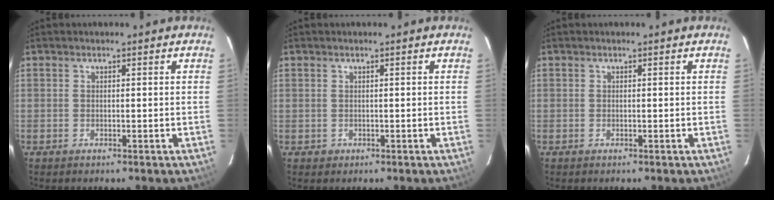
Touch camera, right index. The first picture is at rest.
{"total": 1.3, "force": [0.0, 1.3, 0.1], "torque": [0.005, 0.003, 0.002]}
{"total": 0.0}